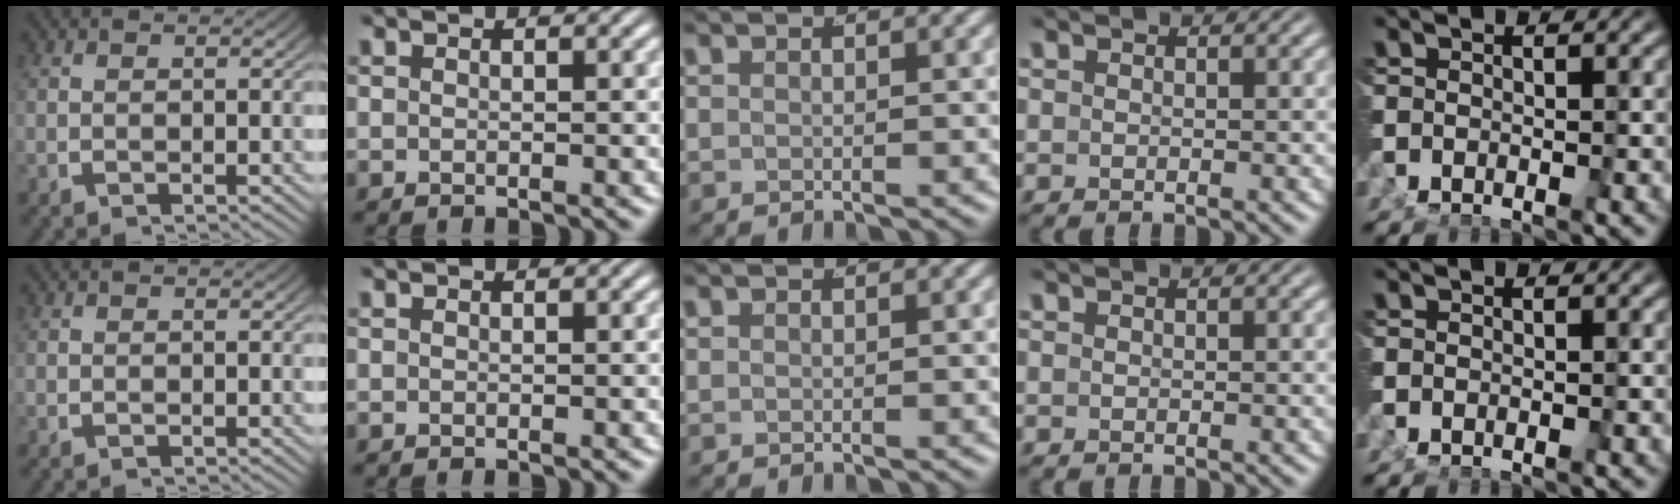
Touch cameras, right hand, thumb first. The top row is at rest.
{}